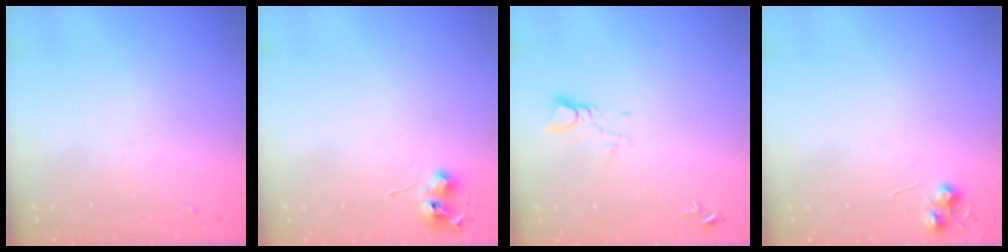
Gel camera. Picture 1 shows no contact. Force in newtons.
{"total": 6.4, "press": 6.3, "slide": 0.7}
{"total": 3.5, "press": 3.4, "slide": 0.3}
{"total": 5.5, "press": 5.5, "slide": 0.5}